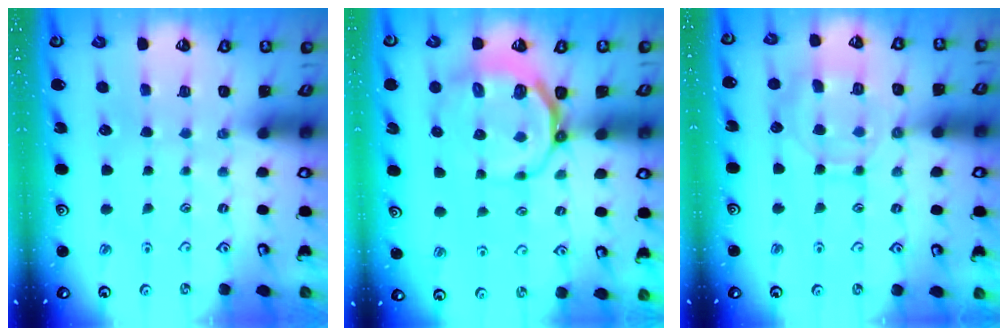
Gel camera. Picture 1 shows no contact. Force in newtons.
{"total": 8.1, "press": 7.4, "slide": 3.4}
{"total": 11.2, "press": 11.1, "slide": 1.0}